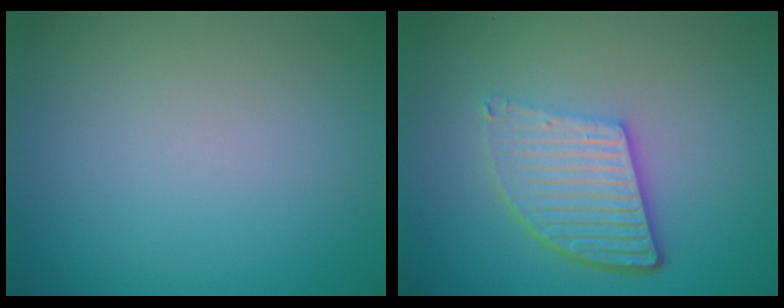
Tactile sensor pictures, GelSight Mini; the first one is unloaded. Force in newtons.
{"total": 5.5, "press": 3.9, "slide": 3.9}